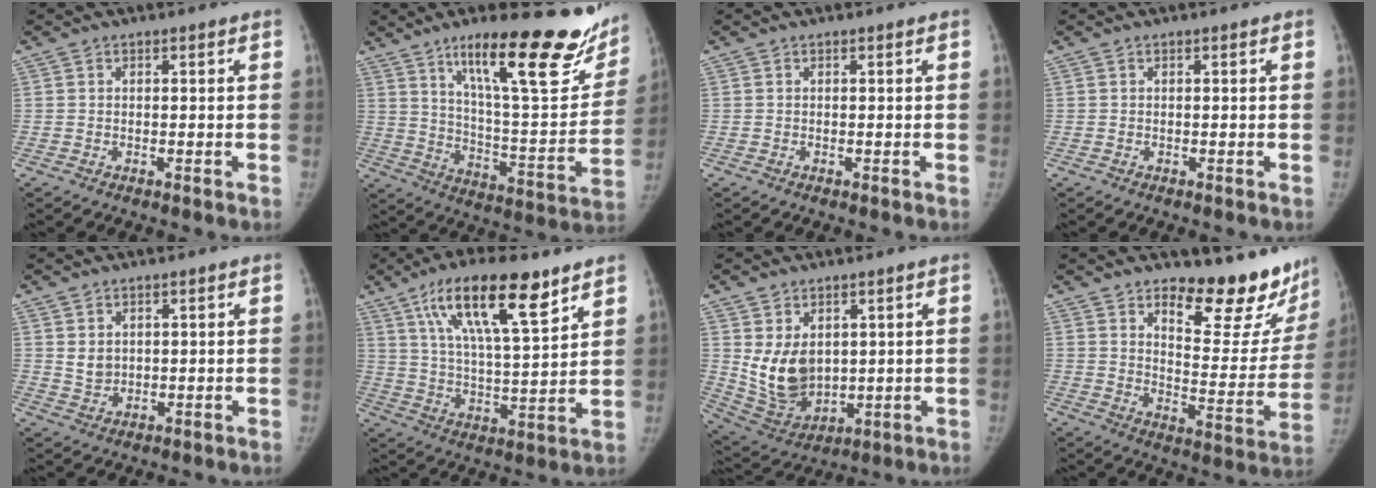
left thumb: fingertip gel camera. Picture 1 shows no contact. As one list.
[{"total": 29.1, "force": [18.5, 7.5, 21.2], "torque": [-0.272, -0.076, 0.292]}, {"total": 0.0}, {"total": 0.0}, {"total": 2.9, "force": [1.1, 2.2, 1.4], "torque": [-0.013, -0.013, 0.028]}, {"total": 18.3, "force": [10.5, 5.2, 14.0], "torque": [-0.220, -0.037, 0.186]}, {"total": 10.9, "force": [2.0, 7.7, 7.4], "torque": [-0.107, -0.024, 0.065]}, {"total": 17.7, "force": [14.3, 6.0, 8.4], "torque": [-0.055, -0.132, 0.191]}]